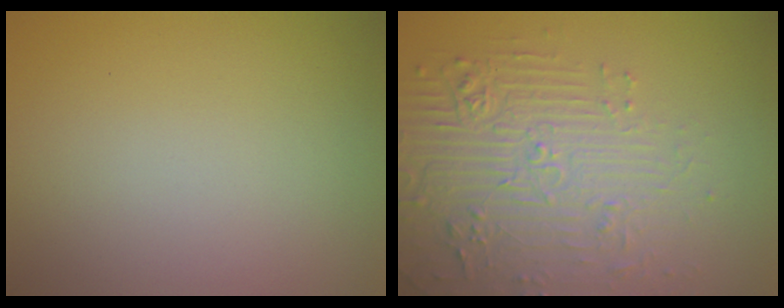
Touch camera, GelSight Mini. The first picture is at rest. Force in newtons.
{"total": 4.4, "press": 4.1, "slide": 1.7}